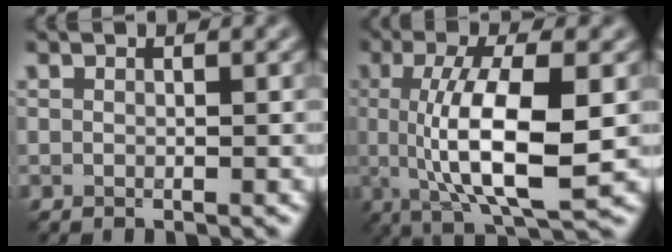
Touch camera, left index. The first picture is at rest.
{"total": 9.4, "force": [-0.2, 2.8, 8.9], "torque": [-0.153, -0.006, 0.002]}